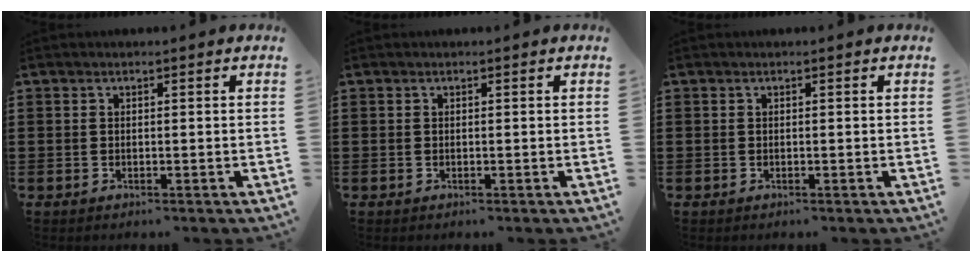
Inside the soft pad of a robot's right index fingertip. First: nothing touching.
{"total": 0.0}
{"total": 0.0}